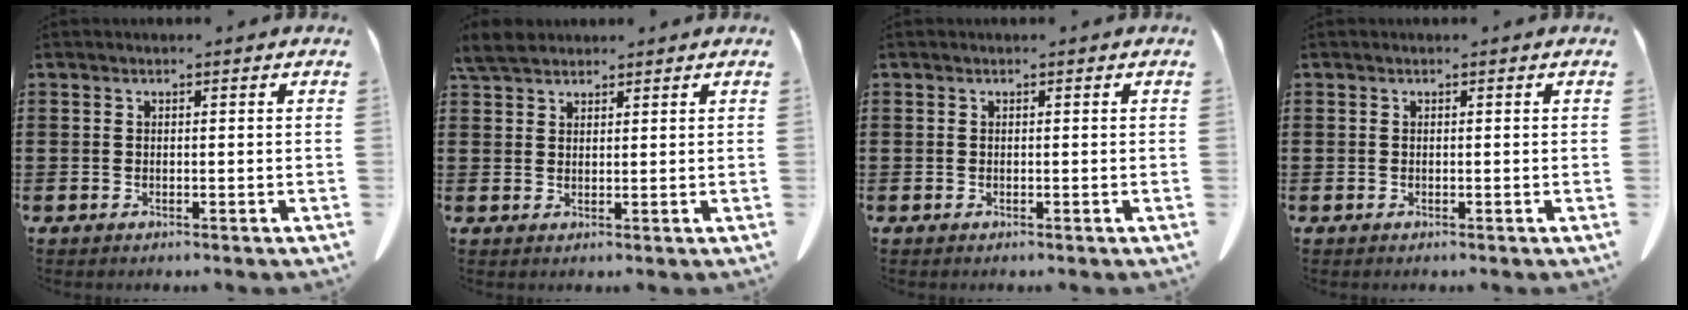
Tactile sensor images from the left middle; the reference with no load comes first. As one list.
[{"total": 3.6, "force": [3.2, 1.1, 1.3], "torque": [-0.036, 0.002, 0.062]}, {"total": 0.0}, {"total": 0.0}]